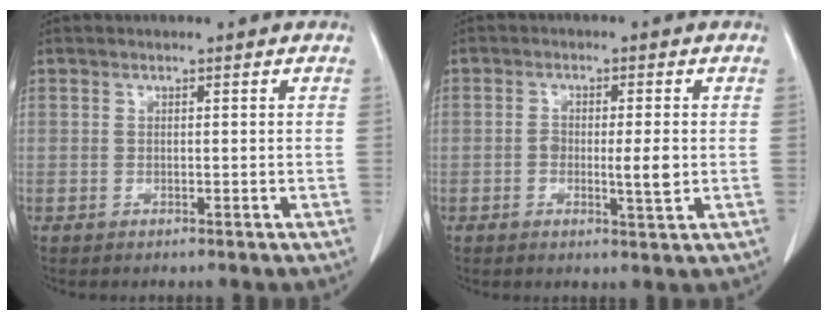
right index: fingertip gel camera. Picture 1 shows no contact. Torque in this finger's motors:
{"motor_torque": [0.13, 0.09, 0.16, 0.03]}